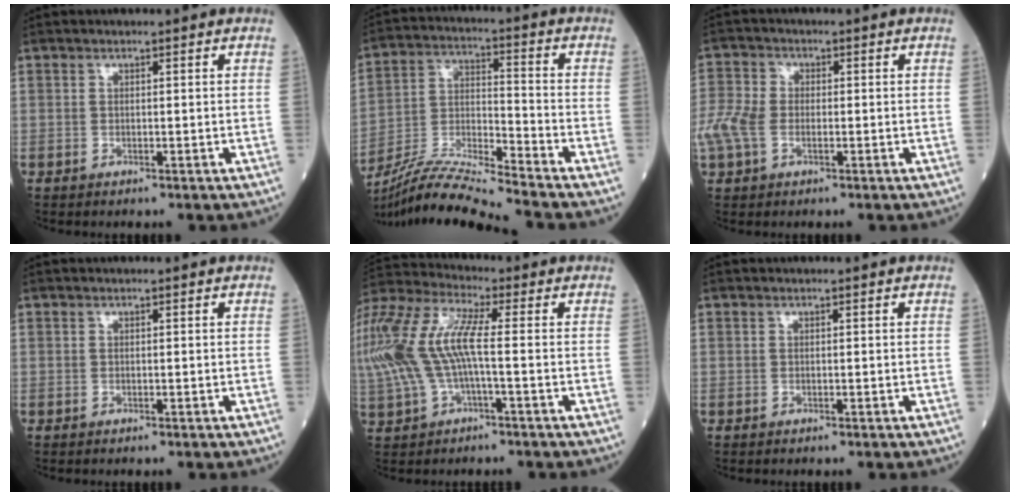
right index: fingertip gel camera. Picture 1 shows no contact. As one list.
[{"total": 11.3, "force": [-10.5, -1.9, 3.7], "torque": [-0.072, -0.006, -0.198]}, {"total": 6.4, "force": [-1.6, 3.8, 4.9], "torque": [-0.141, 0.011, -0.035]}, {"total": 0.0}, {"total": 15.8, "force": [-0.1, 4.8, 15.1], "torque": [-0.357, 0.025, -0.005]}, {"total": 0.0}]